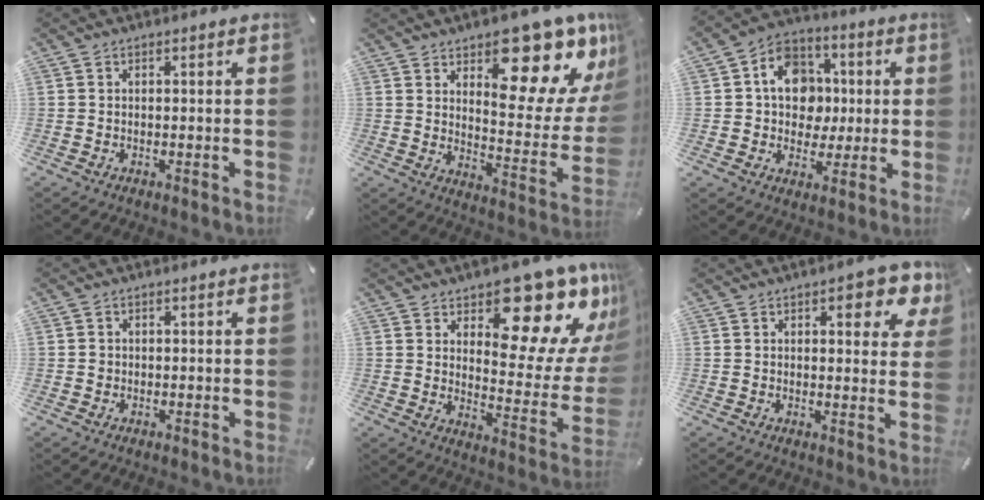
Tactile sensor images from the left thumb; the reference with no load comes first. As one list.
[{"total": 18.1, "force": [13.1, 7.3, 10.1], "torque": [-0.112, -0.122, 0.217]}, {"total": 12.4, "force": [0.7, 10.7, 6.1], "torque": [-0.086, 0.016, 0.018]}, {"total": 0.7, "force": [-0.1, 0.7, 0.1], "torque": [0.000, 0.007, -0.005]}, {"total": 19.0, "force": [13.4, 8.7, 10.2], "torque": [-0.108, -0.120, 0.221]}, {"total": 8.2, "force": [4.6, 3.4, 5.8], "torque": [-0.067, -0.025, 0.072]}]